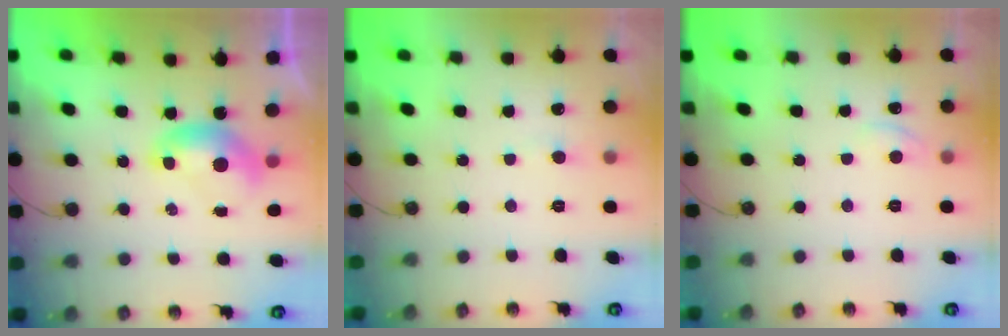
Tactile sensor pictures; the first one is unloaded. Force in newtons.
{"total": 1.0, "press": 0.9, "slide": 0.5}
{"total": 2.0, "press": 2.0, "slide": 0.2}